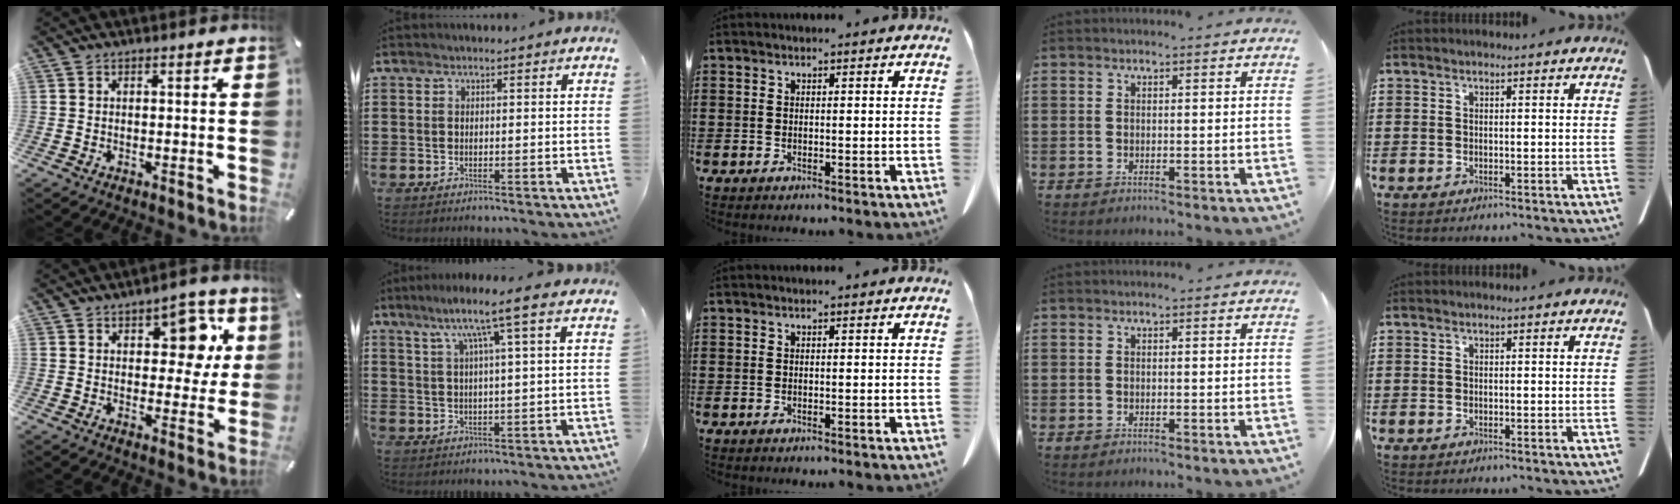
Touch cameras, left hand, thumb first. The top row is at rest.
{"thumb": {"total": 10.9, "force": [4.3, 6.7, 7.4], "torque": [-0.083, -0.017, 0.070]}, "index": {"total": 7.5, "force": [3.8, -0.3, 6.4], "torque": [-0.135, 0.000, 0.058]}}